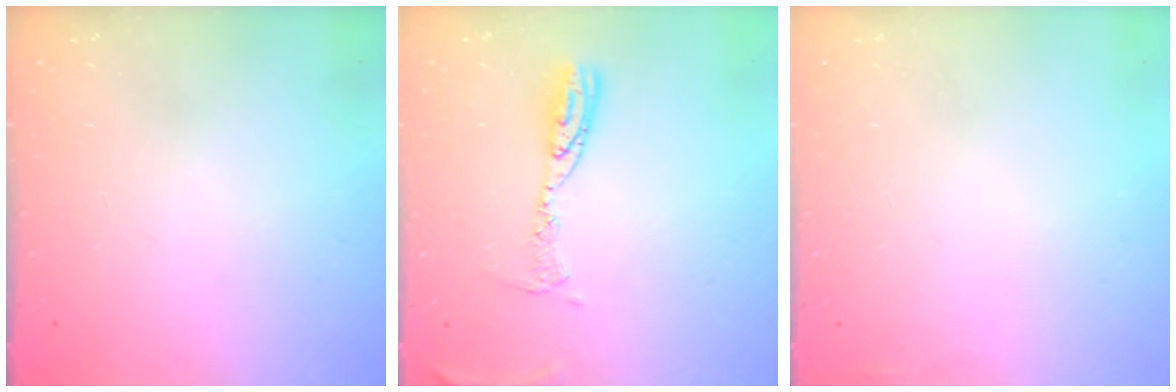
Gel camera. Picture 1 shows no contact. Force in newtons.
{"total": 9.5, "press": 9.4, "slide": 0.9}
{"total": 2.9, "press": 2.4, "slide": 1.6}